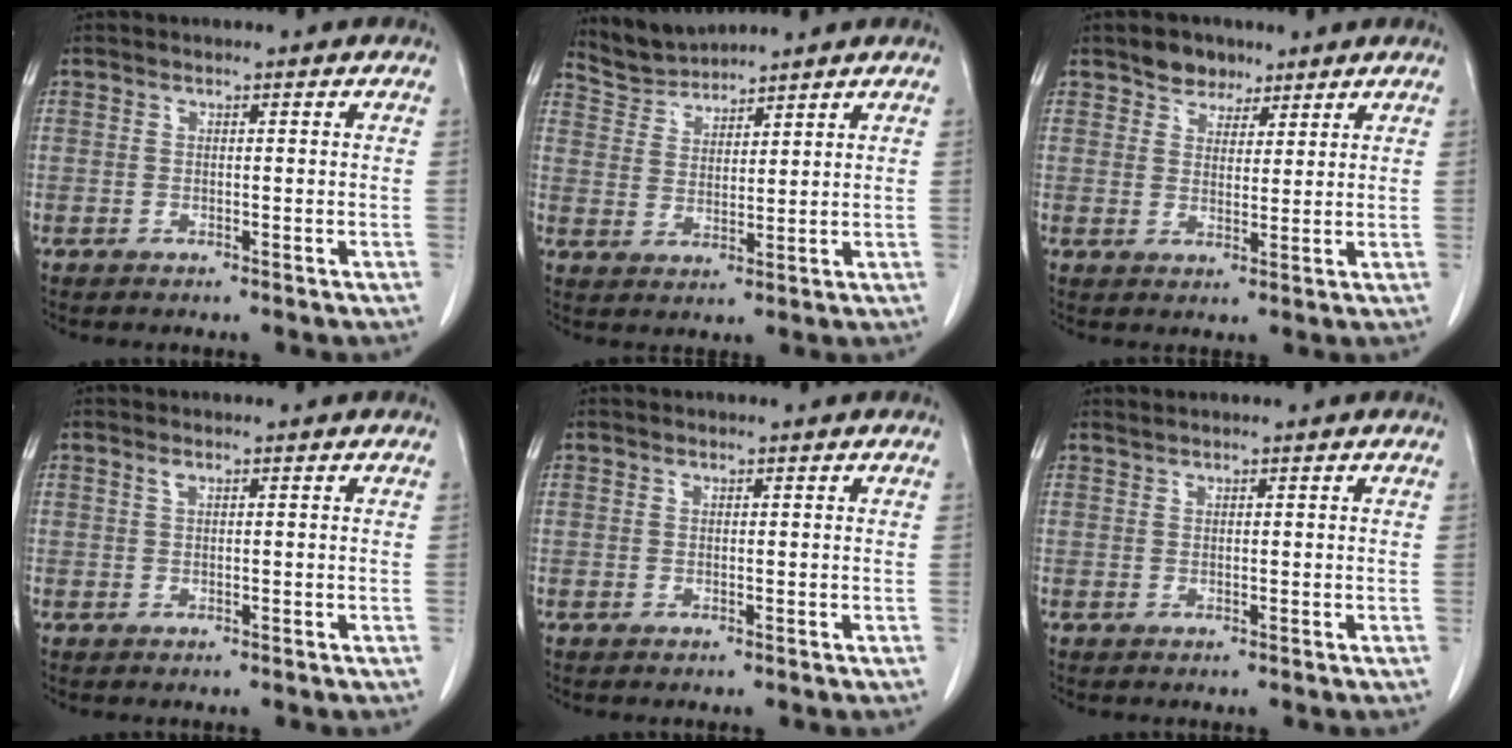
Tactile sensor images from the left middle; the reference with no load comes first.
{"total": 4.9, "force": [4.8, 0.2, -0.9], "torque": [0.010, 0.009, 0.101]}
{"total": 4.3, "force": [3.2, 2.6, 1.1], "torque": [-0.016, 0.005, 0.055]}
{"total": 0.6, "force": [0.4, 0.1, 0.4], "torque": [-0.012, 0.002, 0.008]}
{"total": 0.0}
{"total": 0.5, "force": [0.5, -0.1, -0.1], "torque": [-0.004, 0.002, 0.013]}